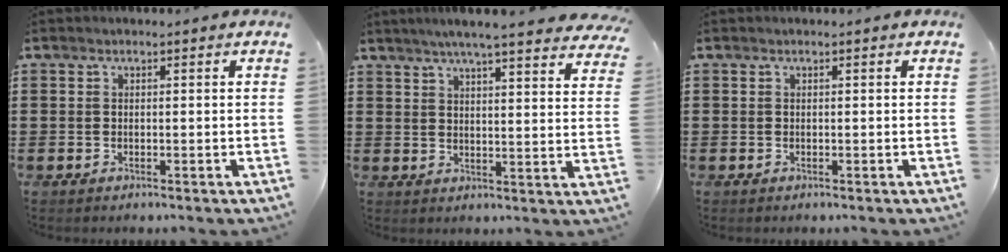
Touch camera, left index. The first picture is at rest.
{"total": 5.3, "force": [4.8, -0.4, 2.4], "torque": [-0.065, -0.017, 0.081]}
{"total": 0.0}